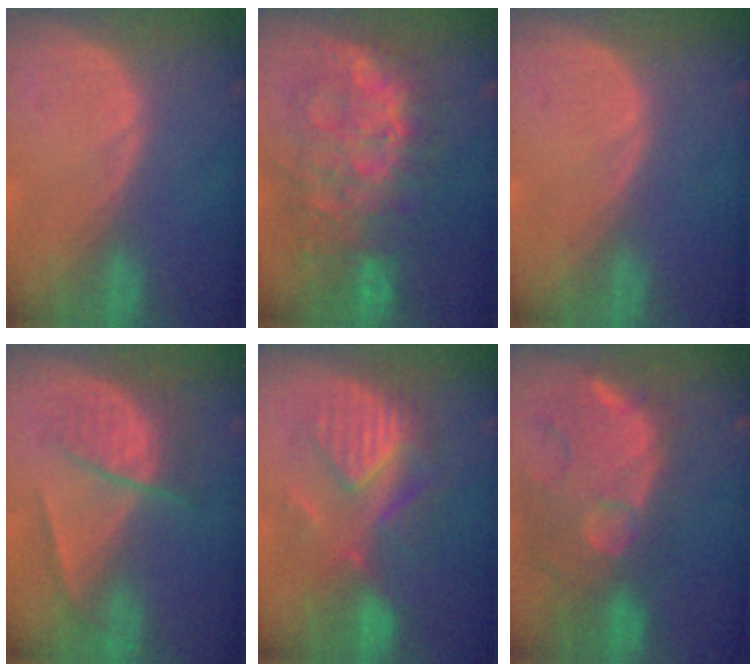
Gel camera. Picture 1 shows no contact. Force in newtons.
{"total": 11.8, "press": 11.8, "slide": 1.2}
{"total": 0.0}
{"total": 6.7, "press": 5.8, "slide": 3.4}
{"total": 8.6, "press": 8.6, "slide": 0.3}
{"total": 12.9, "press": 11.3, "slide": 6.2}